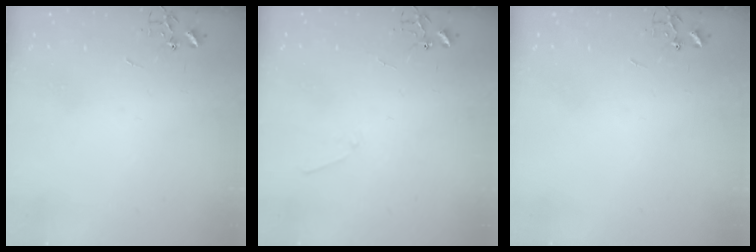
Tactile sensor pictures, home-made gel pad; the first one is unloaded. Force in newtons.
{"total": 4.8, "press": 4.7, "slide": 0.7}
{"total": 0.0}